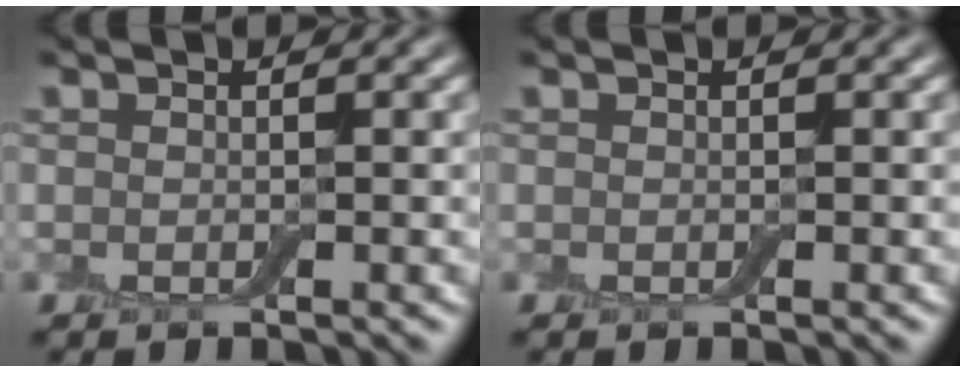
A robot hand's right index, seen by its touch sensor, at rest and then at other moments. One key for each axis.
{"total": 0.0}